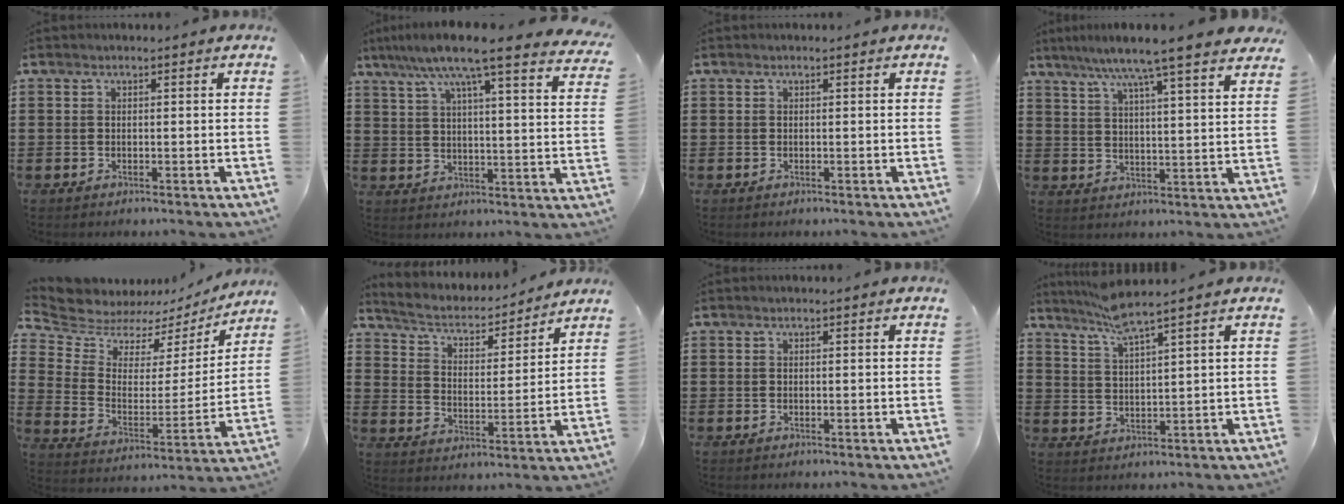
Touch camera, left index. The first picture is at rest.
{"total": 9.8, "force": [7.8, 0.2, 6.0], "torque": [-0.136, -0.035, 0.127]}
{"total": 0.0}
{"total": 7.9, "force": [6.5, -0.9, 4.3], "torque": [-0.106, -0.031, 0.108]}
{"total": 6.6, "force": [6.1, 2.5, 0.5], "torque": [-0.053, -0.044, 0.106]}
{"total": 3.7, "force": [3.3, 1.1, 1.3], "torque": [-0.044, -0.026, 0.047]}
{"total": 0.0}
{"total": 5.2, "force": [4.2, -0.5, 3.0], "torque": [-0.071, -0.014, 0.073]}